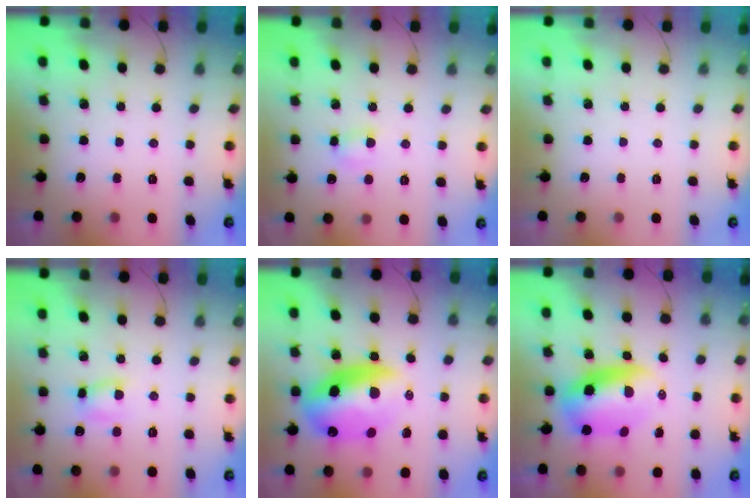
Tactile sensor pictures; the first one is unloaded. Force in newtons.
{"total": 3.9, "press": 3.7, "slide": 1.2}
{"total": 0.0}
{"total": 5.2, "press": 5.2, "slide": 0.6}
{"total": 16.6, "press": 16.2, "slide": 3.6}
{"total": 9.9, "press": 9.5, "slide": 2.7}